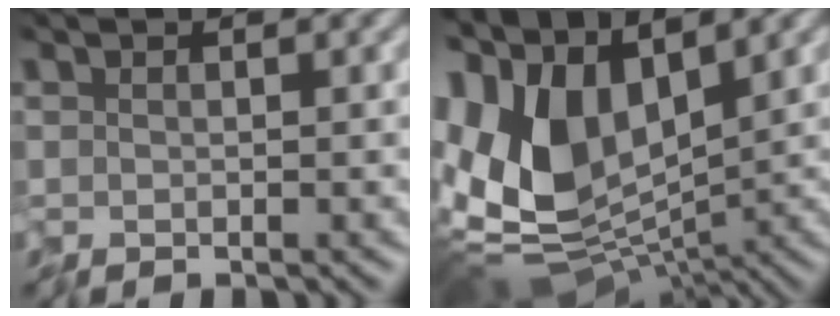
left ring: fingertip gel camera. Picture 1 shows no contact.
{"total": 12.4, "force": [1.9, 7.5, 9.7], "torque": [-0.200, -0.005, 0.034]}